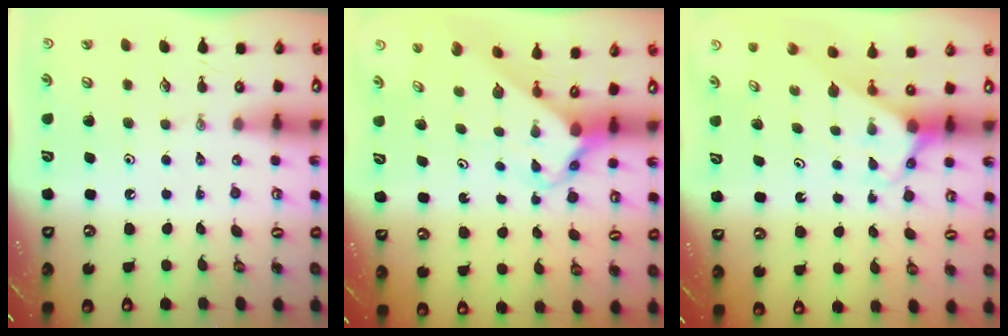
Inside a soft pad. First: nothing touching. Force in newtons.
{"total": 2.6, "press": 2.6, "slide": 0.2}
{"total": 3.0, "press": 3.0, "slide": 0.2}